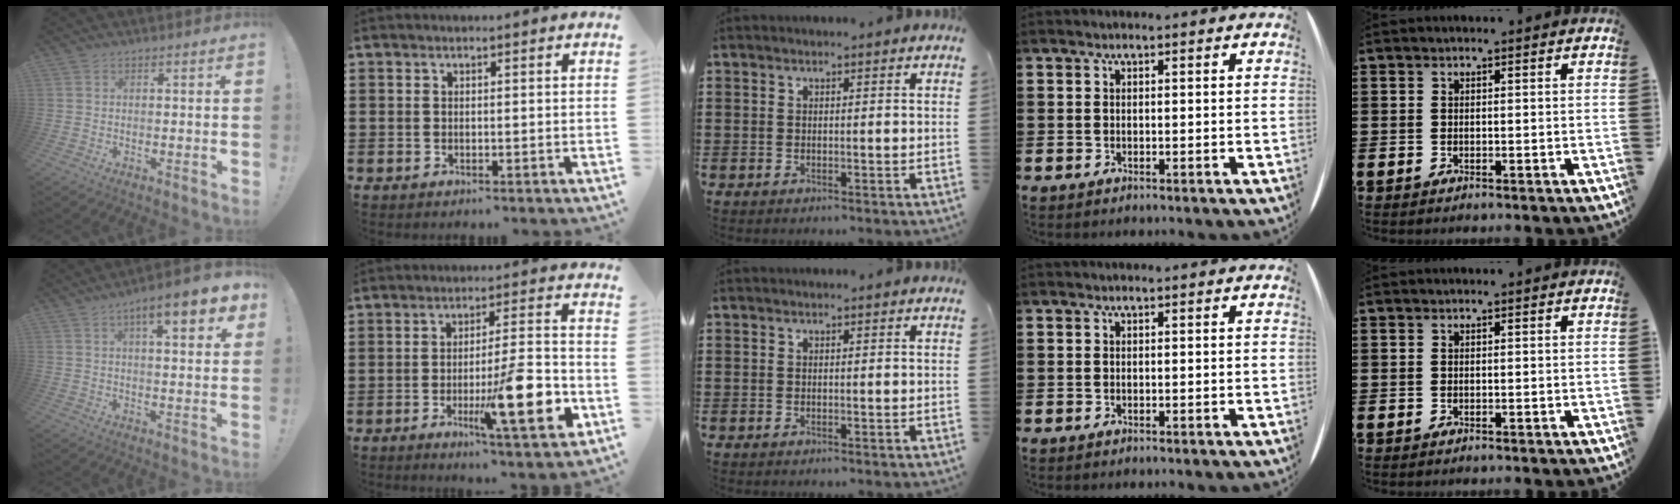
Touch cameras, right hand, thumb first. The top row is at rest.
{"thumb": {"total": 10.4, "force": [4.6, 2.7, 9.0], "torque": [-0.114, -0.019, 0.069]}, "index": {"total": 14.2, "force": [-4.6, 2.4, 13.2], "torque": [-0.204, -0.002, -0.071]}}